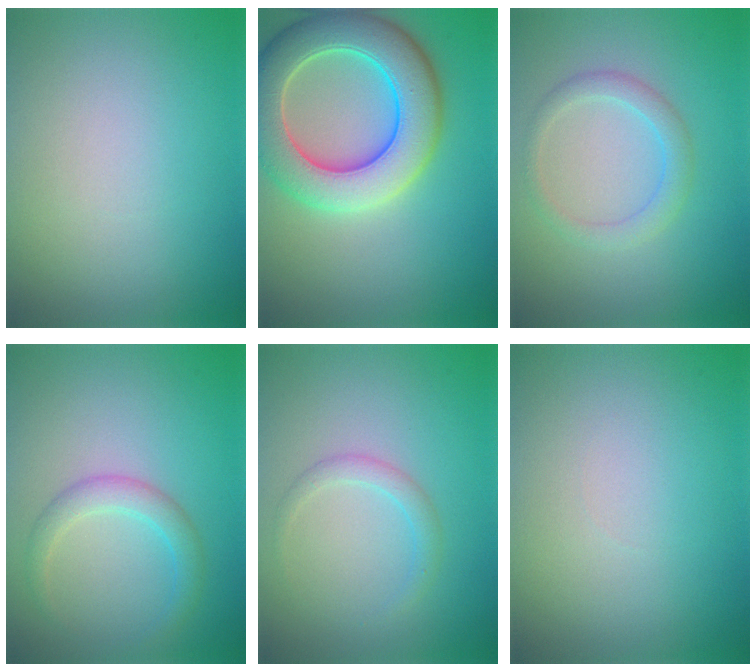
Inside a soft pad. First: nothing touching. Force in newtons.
{"total": 9.3, "press": 9.3, "slide": 0.5}
{"total": 2.2, "press": 2.2, "slide": 0.0}
{"total": 2.4, "press": 2.4, "slide": 0.1}
{"total": 1.5, "press": 1.5, "slide": 0.1}
{"total": 0.0}